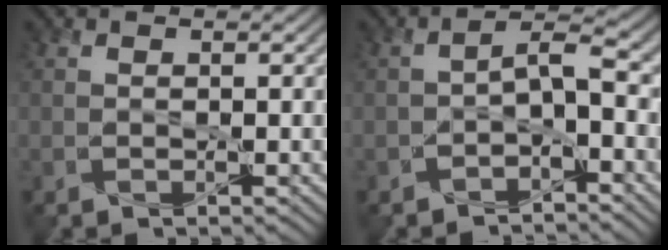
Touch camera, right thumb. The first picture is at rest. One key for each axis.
{"total": 3.4, "fx": -2.1, "fy": 1.5, "fz": 2.2, "tx": -0.034, "ty": 0.005, "tz": -0.036}